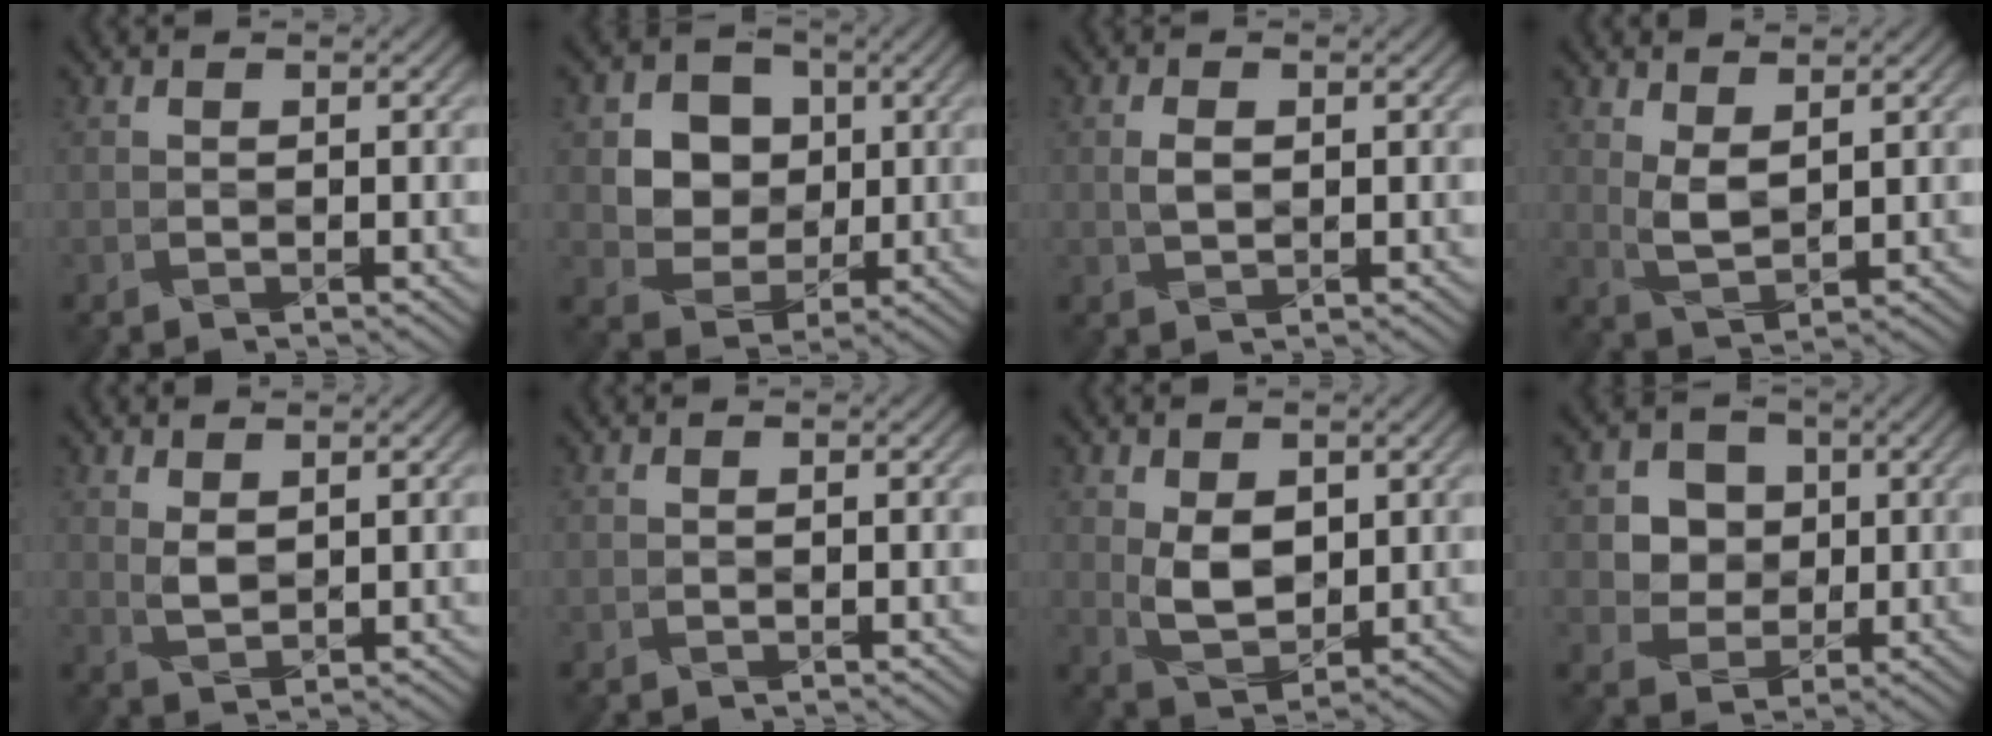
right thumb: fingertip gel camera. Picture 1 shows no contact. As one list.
[{"total": 7.3, "force": [2.0, 6.5, 2.6], "torque": [-0.083, -0.002, 0.042]}, {"total": 1.5, "force": [0.2, 1.0, 1.1], "torque": [-0.025, -0.004, 0.006]}, {"total": 3.2, "force": [1.8, 1.4, 2.3], "torque": [-0.061, -0.008, 0.042]}, {"total": 2.1, "force": [1.4, 1.0, 1.2], "torque": [-0.034, -0.006, 0.033]}, {"total": 0.0}, {"total": 4.9, "force": [1.0, 3.2, 3.6], "torque": [-0.079, -0.010, 0.030]}, {"total": 5.1, "force": [1.2, 4.7, 1.3], "torque": [-0.050, -0.007, 0.022]}]